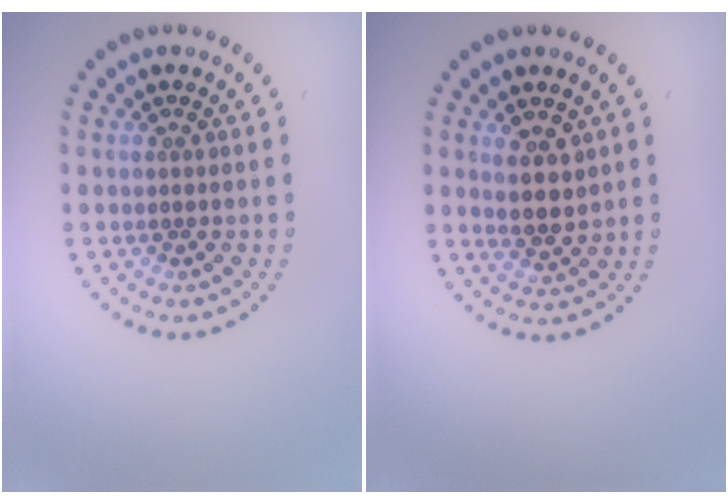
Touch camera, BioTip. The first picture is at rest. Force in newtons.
{"total": 2.9, "press": 2.7, "slide": 1.2}